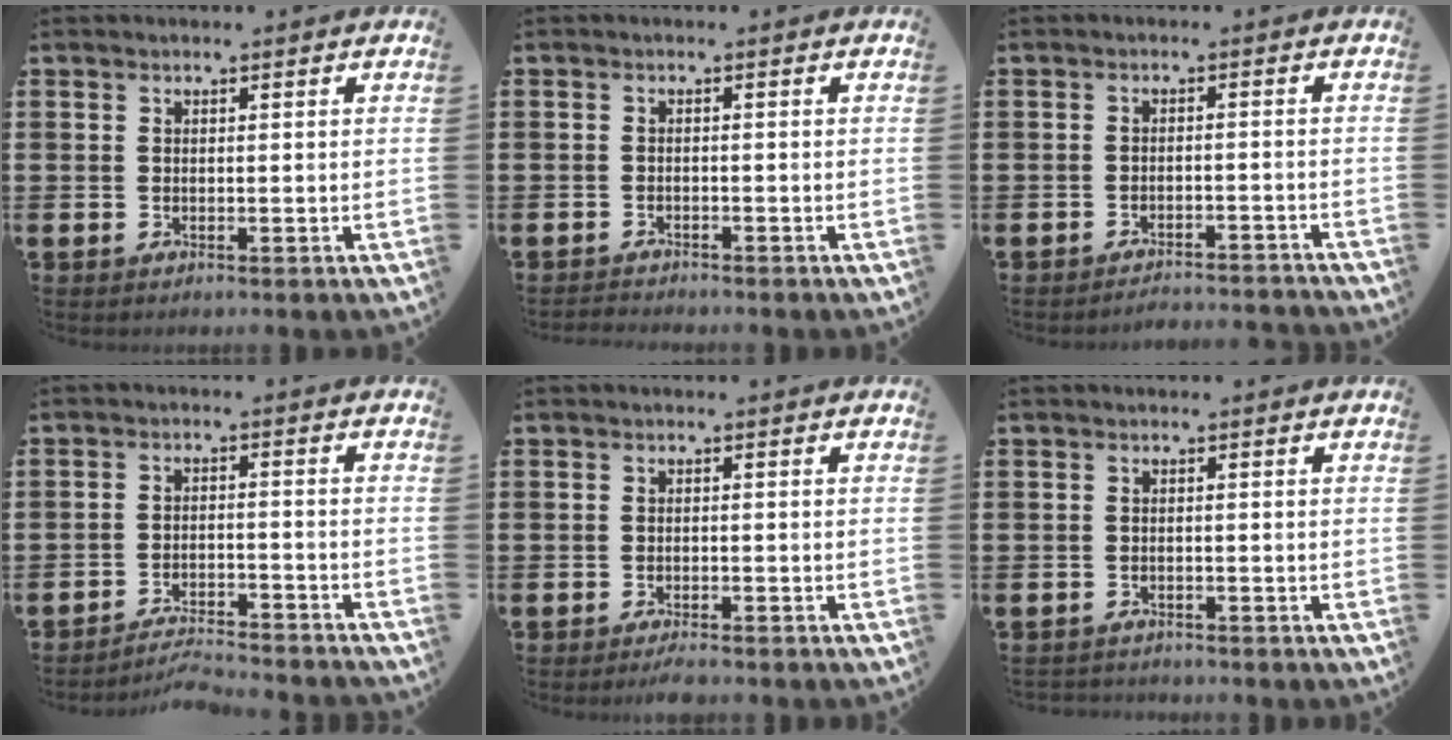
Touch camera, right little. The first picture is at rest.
{"total": 1.1, "force": [-1.0, 0.0, -0.1], "torque": [-0.002, 0.000, -0.022]}
{"total": 1.9, "force": [-1.9, -0.2, 0.0], "torque": [-0.003, 0.004, -0.041]}
{"total": 3.7, "force": [-3.7, -0.1, 0.3], "torque": [-0.008, 0.002, -0.077]}
{"total": 1.2, "force": [-1.1, 0.0, 0.5], "torque": [-0.010, -0.001, -0.022]}
{"total": 0.8, "force": [-0.8, 0.1, -0.1], "torque": [-0.001, 0.001, -0.018]}